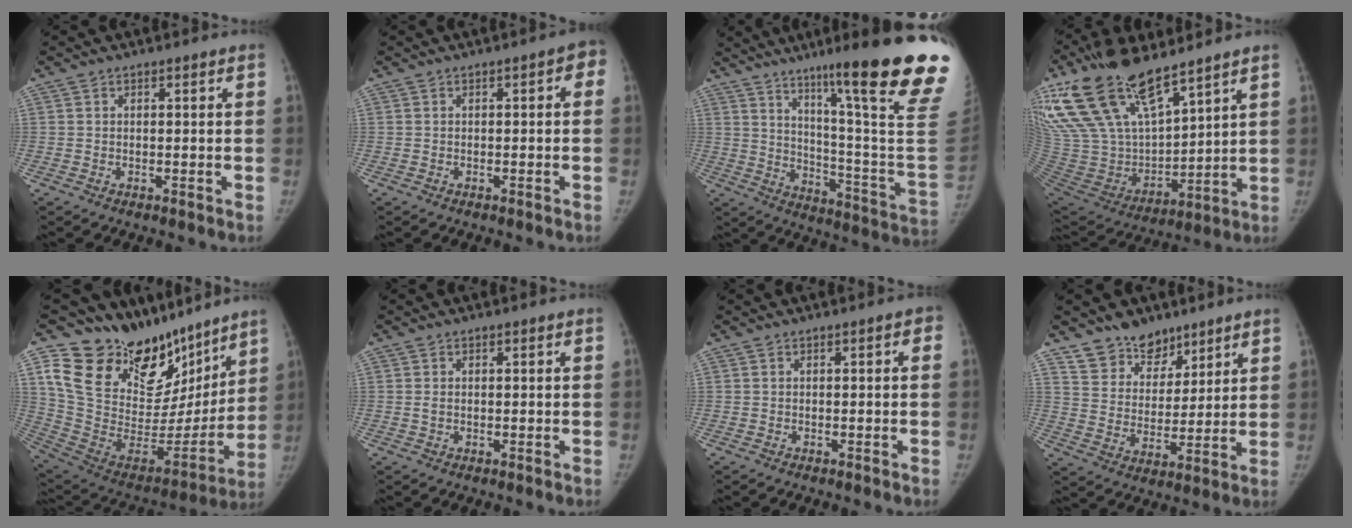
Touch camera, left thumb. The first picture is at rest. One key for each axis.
{"total": 2.7, "fx": 0.1, "fy": 1.3, "fz": 2.4, "tx": -0.015, "ty": 0.016, "tz": -0.007}
{"total": 30.5, "fx": 19.2, "fy": 1.1, "fz": 23.7, "tx": -0.270, "ty": -0.113, "tz": 0.282}
{"total": 25.1, "fx": 17.4, "fy": 9.7, "fz": 15.2, "tx": -0.285, "ty": -0.056, "tz": 0.336}
{"total": 27.7, "fx": 19.8, "fy": 15.0, "fz": 12.2, "tx": -0.152, "ty": -0.086, "tz": 0.334}
{"total": 0.8, "fx": 0.2, "fy": 0.6, "fz": 0.5, "tx": -0.009, "ty": 0.000, "tz": 0.006}
{"total": 1.3, "fx": 0.1, "fy": 0.6, "fz": 1.2, "tx": -0.004, "ty": 0.004, "tz": -0.003}
{"total": 10.6, "fx": 8.2, "fy": 6.4, "fz": 2.4, "tx": 0.008, "ty": -0.059, "tz": 0.152}